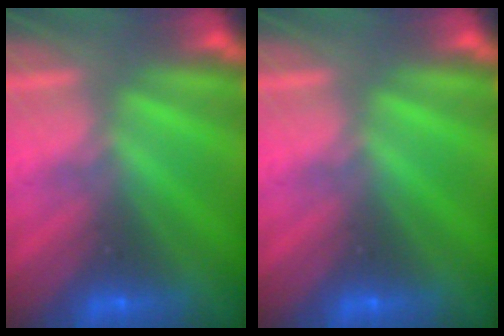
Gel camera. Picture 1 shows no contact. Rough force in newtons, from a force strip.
{"total": 0.0}